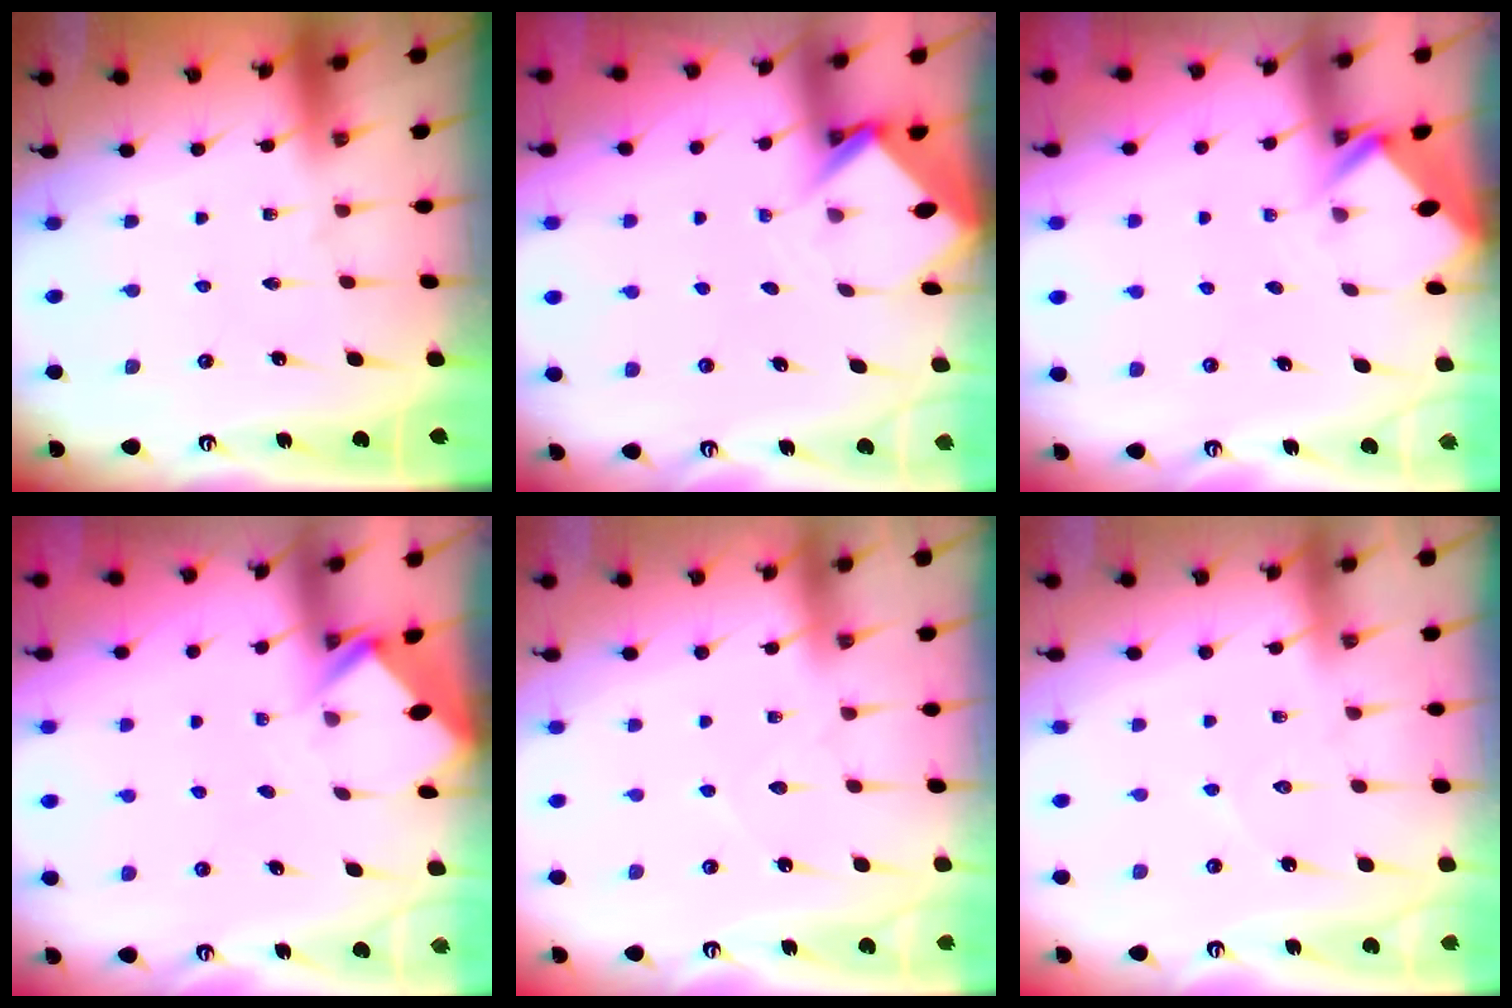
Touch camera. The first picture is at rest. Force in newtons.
{"total": 3.4, "press": 3.4, "slide": 0.3}
{"total": 2.8, "press": 2.8, "slide": 0.2}
{"total": 2.5, "press": 2.5, "slide": 0.2}
{"total": 4.9, "press": 4.8, "slide": 0.4}
{"total": 5.0, "press": 4.9, "slide": 0.6}